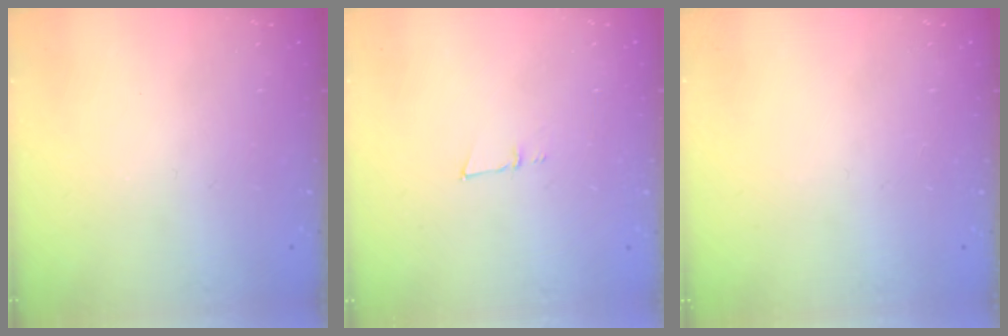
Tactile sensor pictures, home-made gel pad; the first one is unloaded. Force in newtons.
{"total": 4.2, "press": 4.0, "slide": 1.1}
{"total": 0.0}